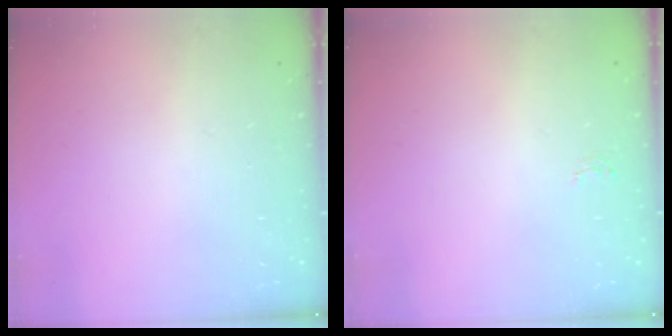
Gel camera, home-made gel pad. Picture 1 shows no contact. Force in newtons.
{"total": 2.6, "press": 2.6, "slide": 0.2}